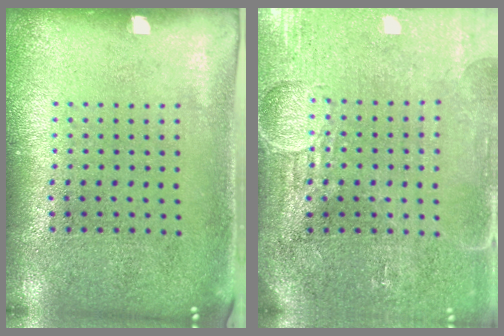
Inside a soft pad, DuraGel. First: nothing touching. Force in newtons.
{"total": 3.9, "press": 3.5, "slide": 1.7}